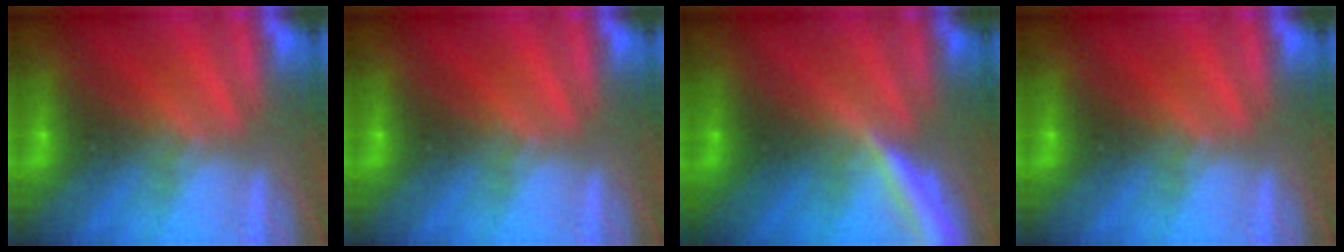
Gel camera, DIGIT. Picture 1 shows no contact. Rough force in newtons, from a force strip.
{"total": 0.0}
{"total": 4.6}
{"total": 0.0}